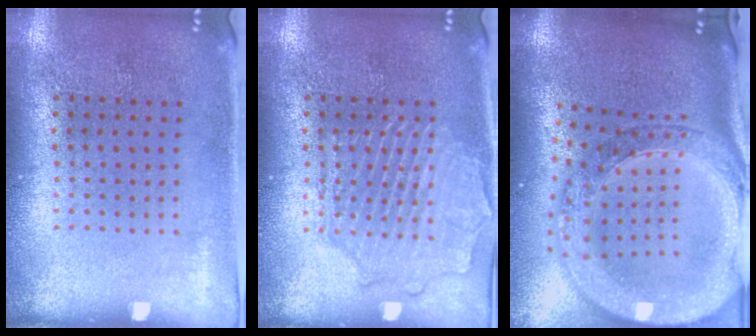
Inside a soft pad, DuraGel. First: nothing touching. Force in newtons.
{"total": 2.6, "press": 2.6, "slide": 0.2}
{"total": 3.5, "press": 2.8, "slide": 2.1}